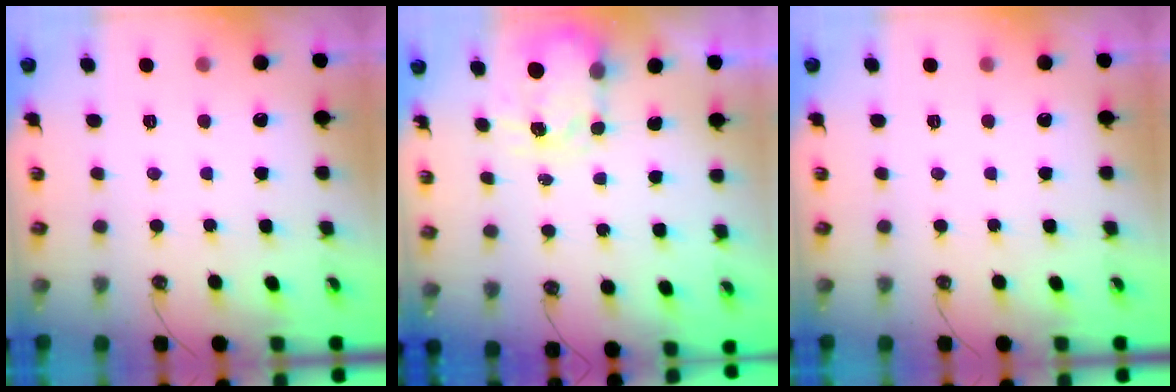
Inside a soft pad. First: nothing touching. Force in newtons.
{"total": 3.8, "press": 3.7, "slide": 0.5}
{"total": 0.0}